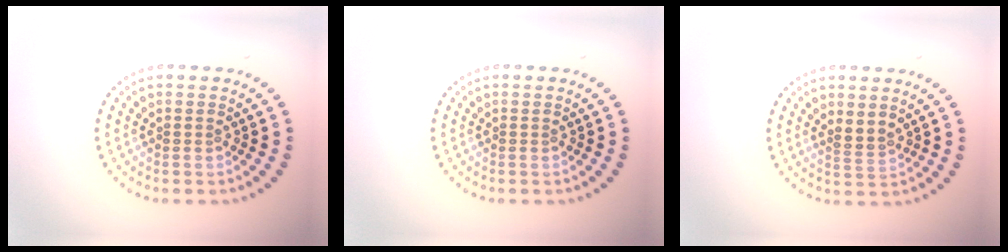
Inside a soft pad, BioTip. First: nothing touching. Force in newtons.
{"total": 0.0}
{"total": 1.6, "press": 1.3, "slide": 0.9}